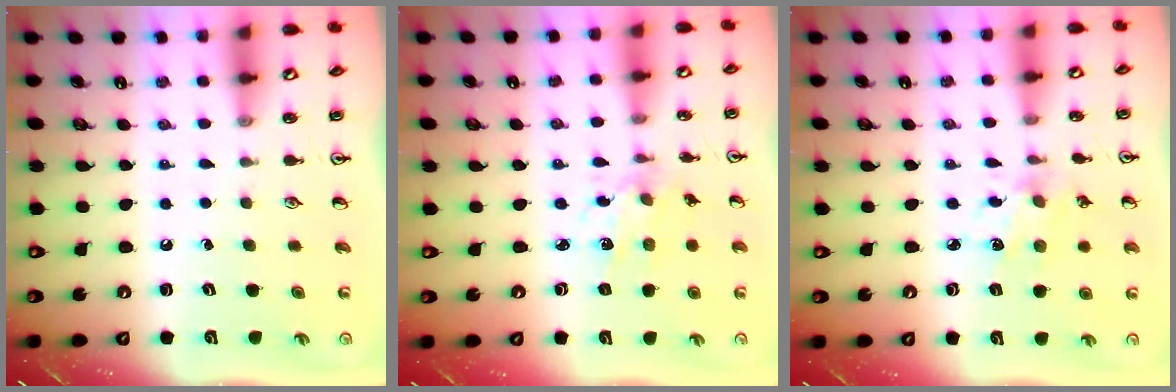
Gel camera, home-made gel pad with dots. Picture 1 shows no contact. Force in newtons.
{"total": 3.0, "press": 2.8, "slide": 0.9}
{"total": 3.6, "press": 3.6, "slide": 0.4}